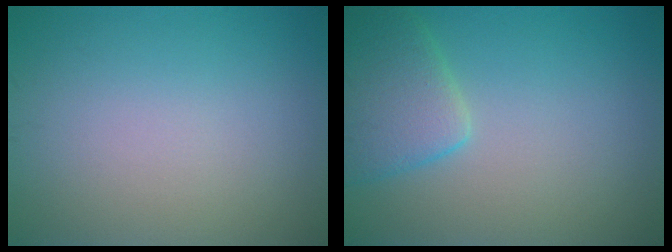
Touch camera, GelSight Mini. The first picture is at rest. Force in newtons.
{"total": 4.2, "press": 4.1, "slide": 0.2}